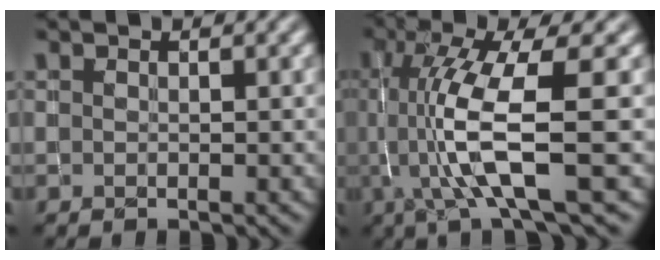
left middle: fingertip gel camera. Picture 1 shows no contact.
{"total": 8.4, "force": [-0.7, 1.8, 8.2], "torque": [-0.154, -0.006, -0.010]}